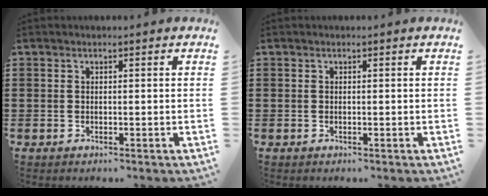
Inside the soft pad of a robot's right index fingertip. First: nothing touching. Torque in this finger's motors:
{"motor_torque": [-0.02, 0.01, 0.01, -0.01]}